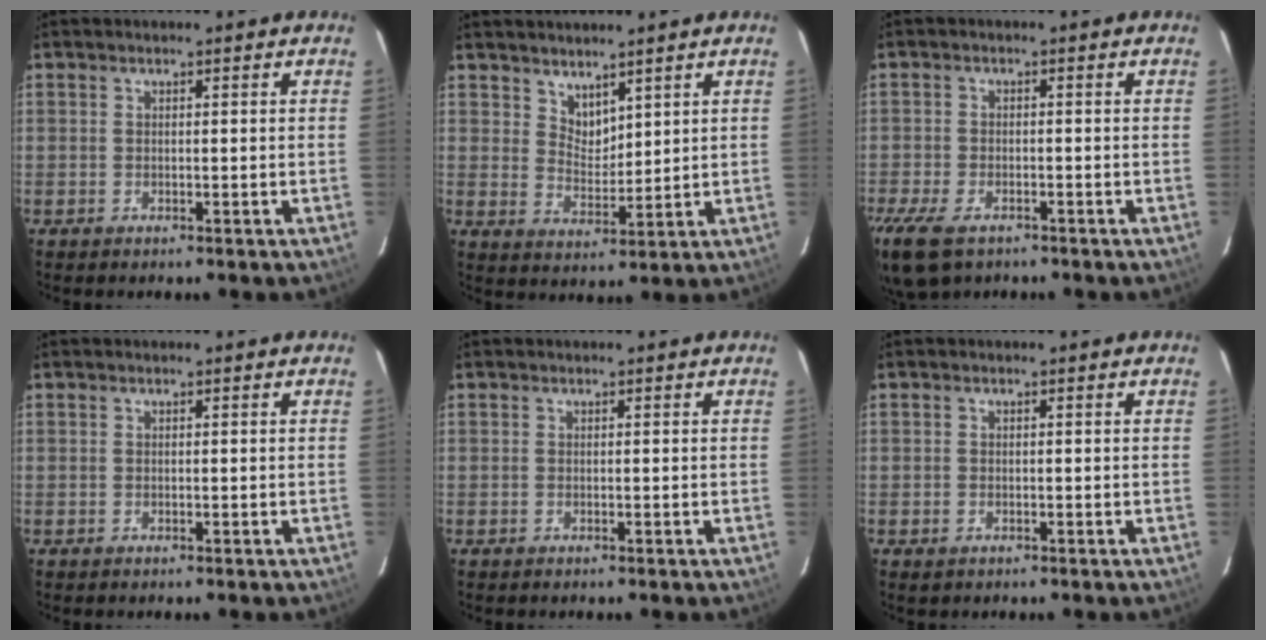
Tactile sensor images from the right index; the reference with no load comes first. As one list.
[{"total": 4.6, "force": [3.8, 2.2, 1.4], "torque": [-0.017, -0.005, 0.072]}, {"total": 9.7, "force": [-6.4, 4.8, 5.4], "torque": [-0.146, -0.033, -0.120]}, {"total": 0.0}, {"total": 0.0}, {"total": 0.8, "force": [-0.4, 0.6, 0.3], "torque": [-0.002, -0.001, -0.006]}]